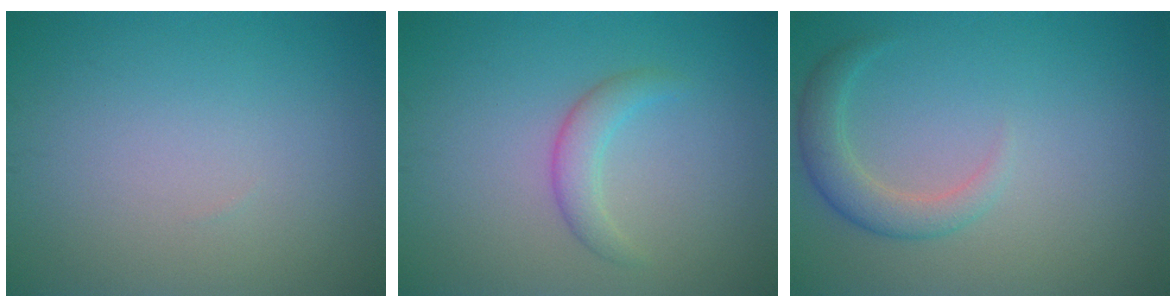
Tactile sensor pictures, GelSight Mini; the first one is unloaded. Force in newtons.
{"total": 2.1, "press": 2.1, "slide": 0.2}
{"total": 2.7, "press": 2.7, "slide": 0.1}